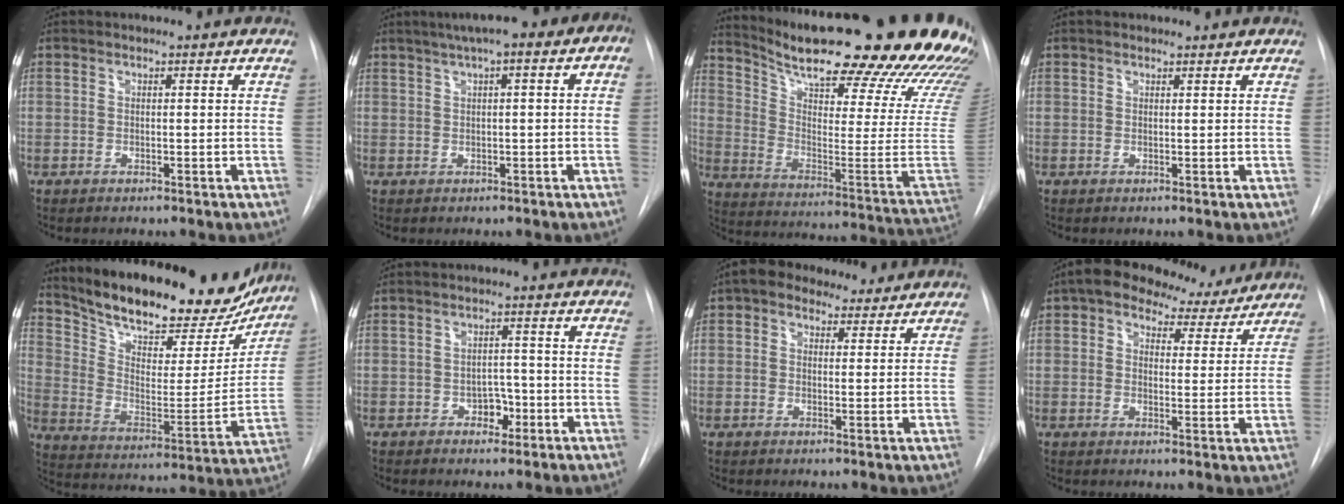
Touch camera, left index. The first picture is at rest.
{"total": 8.0, "force": [3.4, 2.0, 7.0], "torque": [-0.096, 0.042, 0.039]}
{"total": 35.4, "force": [29.0, 3.8, 19.9], "torque": [-0.255, -0.100, 0.383]}
{"total": 1.0, "force": [0.9, 0.4, 0.1], "torque": [-0.005, 0.008, 0.015]}
{"total": 26.1, "force": [22.3, 8.4, 10.7], "torque": [-0.174, -0.019, 0.315]}
{"total": 3.2, "force": [-1.5, 2.2, 1.8], "torque": [-0.017, 0.007, -0.018]}
{"total": 7.7, "force": [5.9, 3.9, 3.0], "torque": [-0.041, 0.029, 0.086]}
{"total": 10.1, "force": [8.2, 4.7, 3.5], "torque": [-0.036, 0.022, 0.104]}